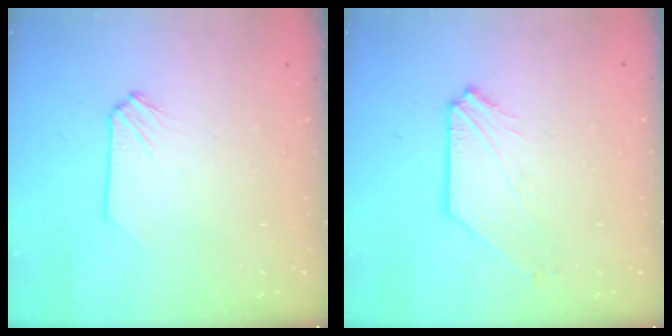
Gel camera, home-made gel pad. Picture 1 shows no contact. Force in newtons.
{"total": 2.3, "press": 2.3, "slide": 0.2}